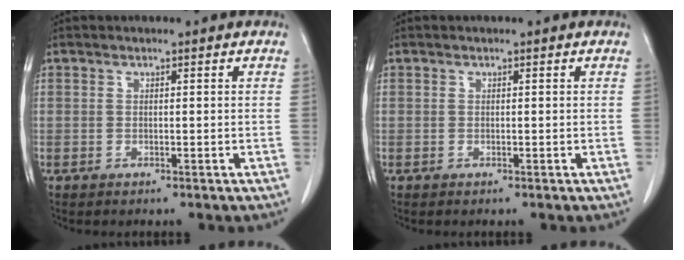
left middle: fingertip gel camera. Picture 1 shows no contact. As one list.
[{"total": 0.0}]